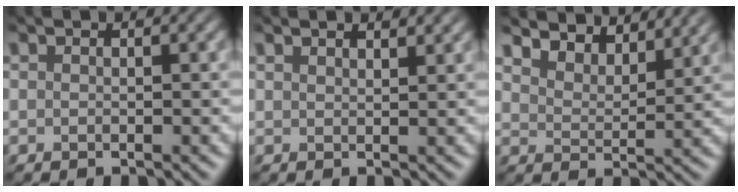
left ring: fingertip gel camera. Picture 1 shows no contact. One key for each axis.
{"total": 1.6, "fx": 1.5, "fy": 0.2, "fz": 0.5, "tx": -0.015, "ty": 0.001, "tz": 0.028}
{"total": 4.8, "fx": 4.6, "fy": 1.0, "fz": 1.1, "tx": -0.045, "ty": -0.003, "tz": 0.080}